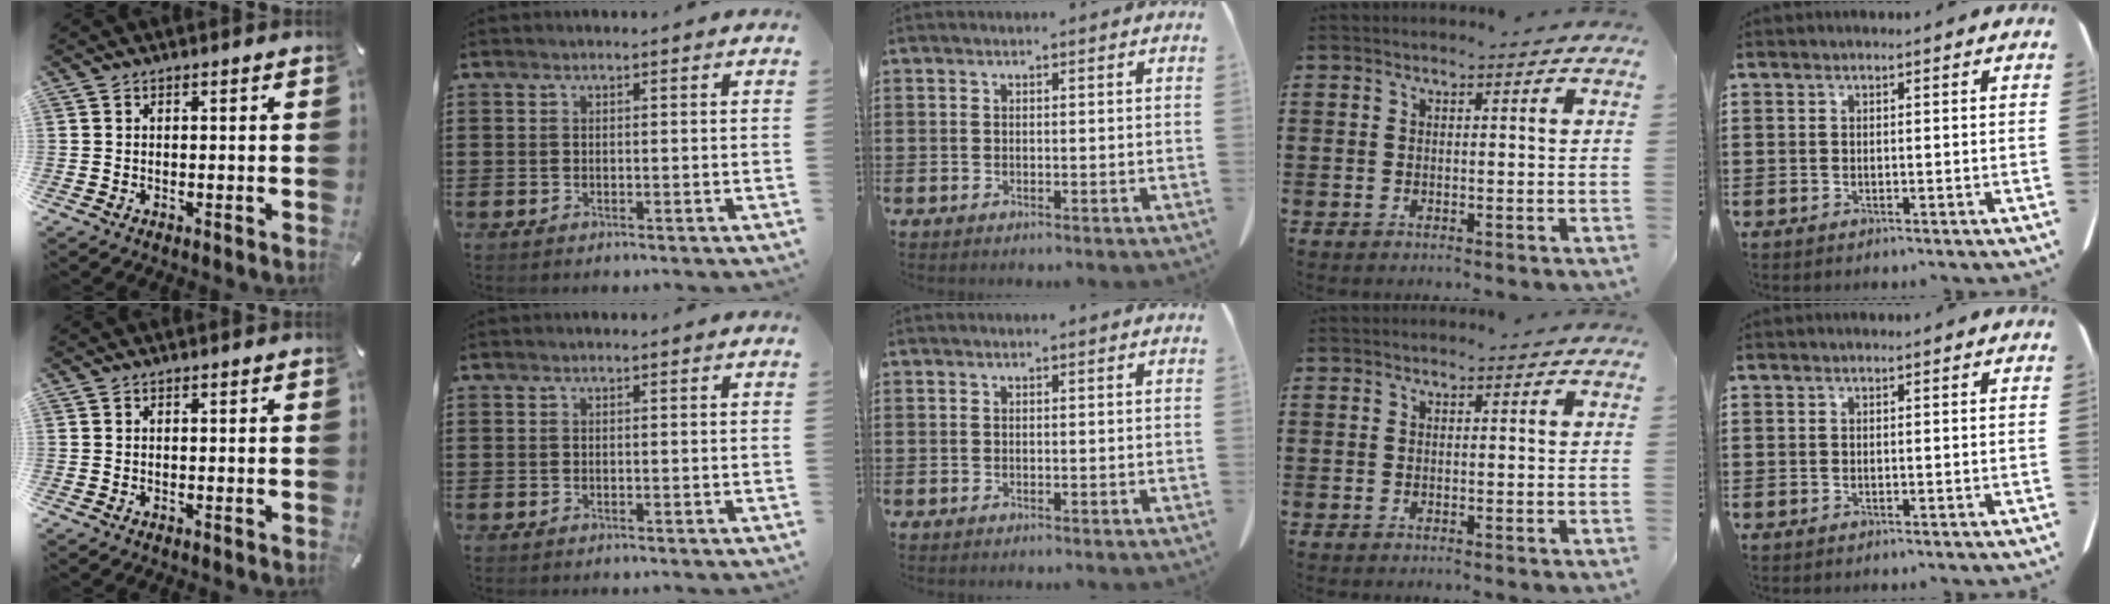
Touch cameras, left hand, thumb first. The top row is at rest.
{}